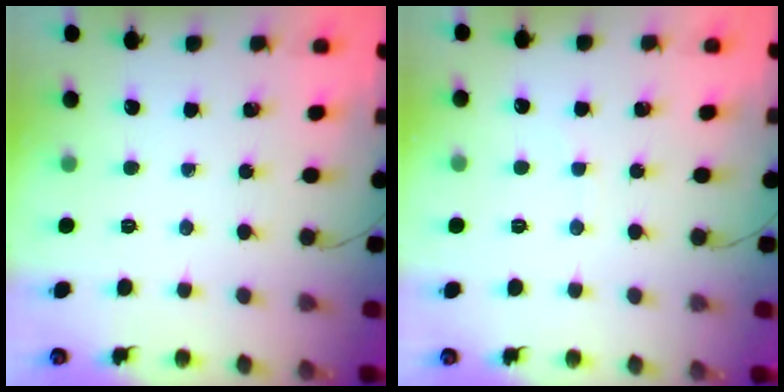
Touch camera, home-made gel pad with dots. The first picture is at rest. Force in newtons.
{"total": 2.9, "press": 2.9, "slide": 0.7}